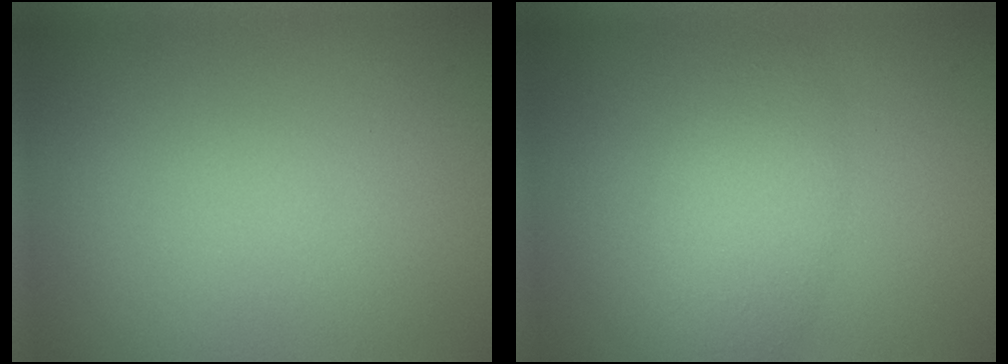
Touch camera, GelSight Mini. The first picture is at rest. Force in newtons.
{"total": 3.4, "press": 3.4, "slide": 0.3}